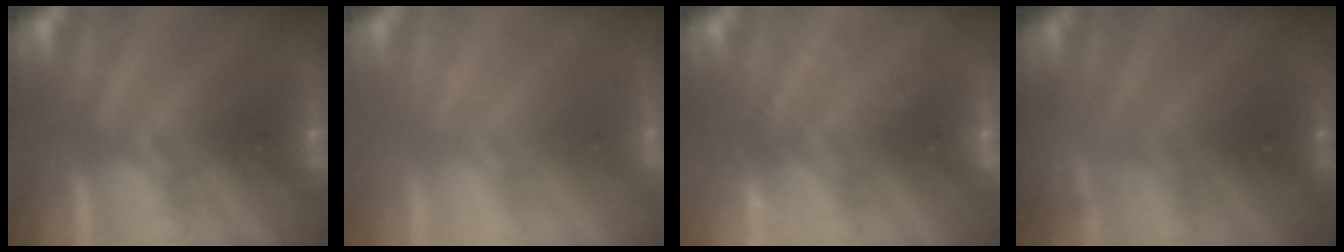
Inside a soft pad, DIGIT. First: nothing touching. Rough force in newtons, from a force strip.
{"total": 2.6}
{"total": 2.2}
{"total": 2.3}